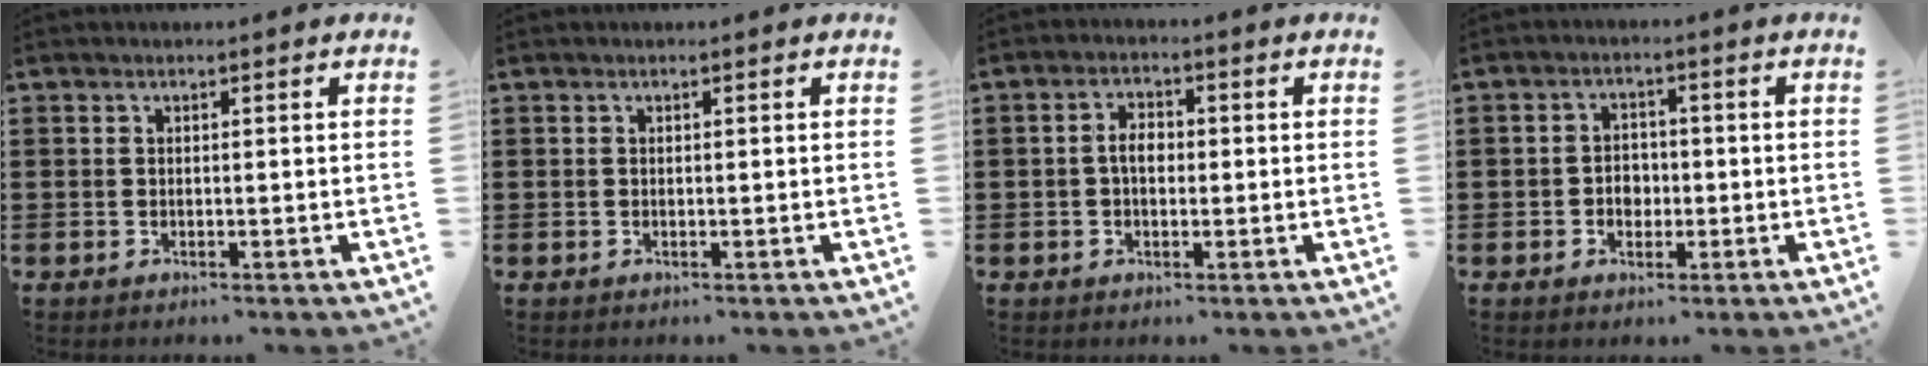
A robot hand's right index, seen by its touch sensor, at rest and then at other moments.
{"total": 0.0}
{"total": 3.0, "force": [-0.3, 1.7, 2.5], "torque": [-0.047, 0.005, -0.007]}
{"total": 2.8, "force": [-0.7, 2.3, 1.6], "torque": [-0.027, 0.001, -0.017]}